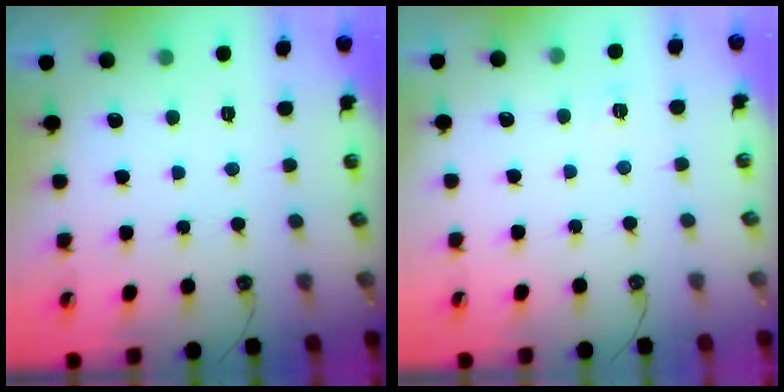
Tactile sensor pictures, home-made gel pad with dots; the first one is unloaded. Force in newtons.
{"total": 2.6, "press": 2.6, "slide": 0.2}